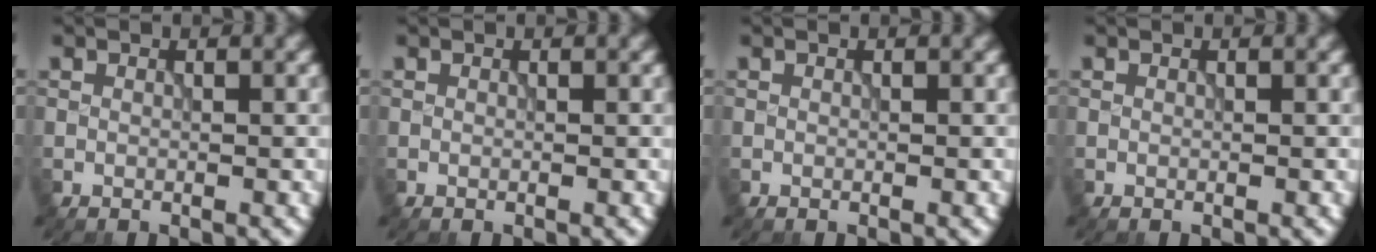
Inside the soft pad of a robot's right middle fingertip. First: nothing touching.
{"total": 0.0}
{"total": 0.0}
{"total": 0.0}